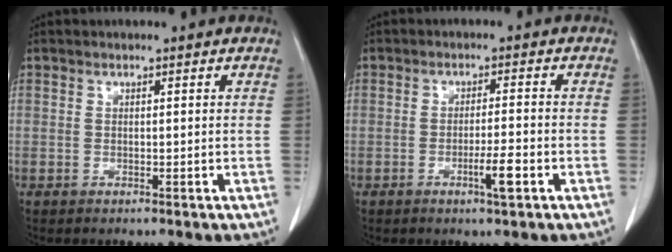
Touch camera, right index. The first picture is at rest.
{"total": 4.1, "force": [-1.8, 0.0, 3.7], "torque": [-0.061, -0.005, -0.031]}